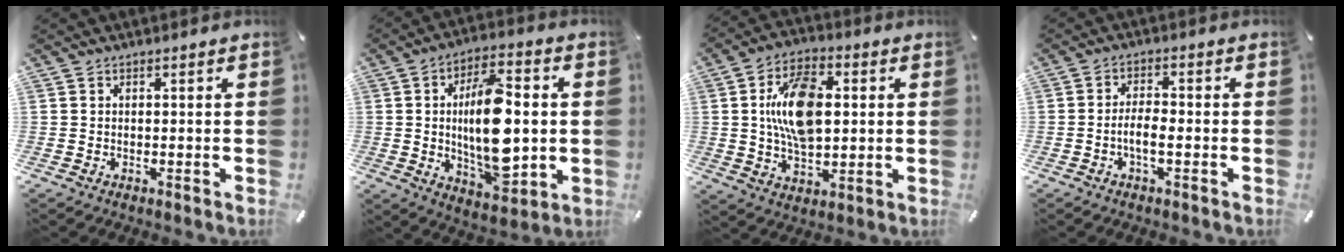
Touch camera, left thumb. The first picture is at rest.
{"total": 17.7, "force": [0.2, 9.0, 15.3], "torque": [-0.267, -0.011, -0.001]}
{"total": 15.1, "force": [2.0, 9.0, 11.9], "torque": [-0.229, 0.005, 0.031]}
{"total": 4.4, "force": [-1.5, 1.5, 3.9], "torque": [-0.081, 0.004, -0.031]}